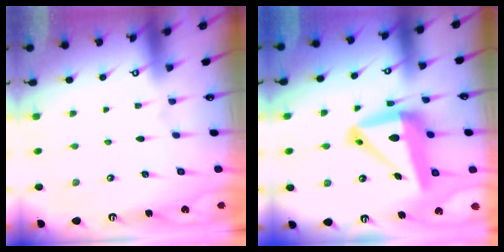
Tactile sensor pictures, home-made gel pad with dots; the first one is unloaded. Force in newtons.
{"total": 15.2, "press": 15.1, "slide": 1.4}